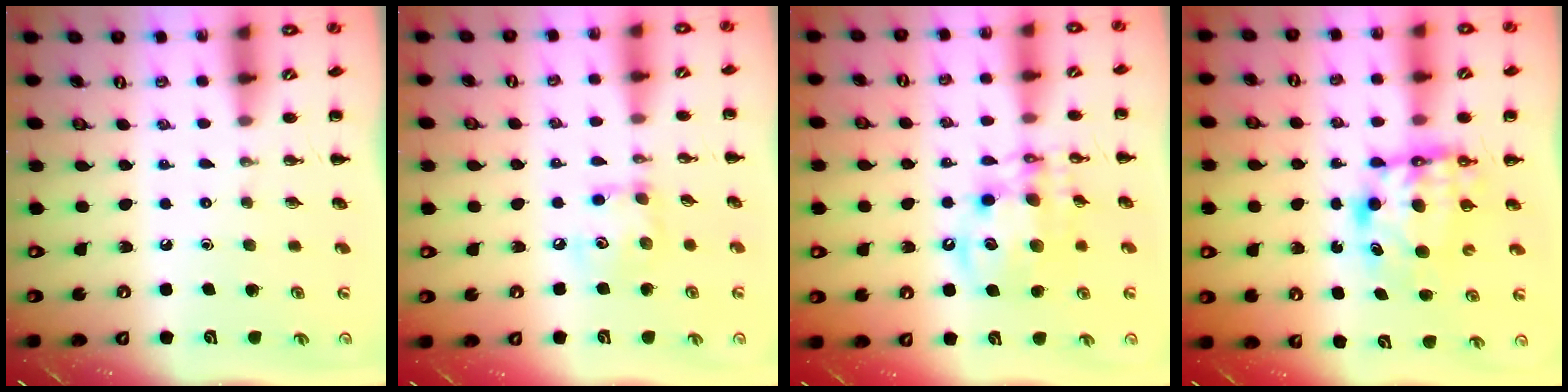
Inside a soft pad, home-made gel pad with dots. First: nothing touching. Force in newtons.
{"total": 7.4, "press": 7.4, "slide": 0.3}
{"total": 12.4, "press": 12.0, "slide": 3.0}
{"total": 7.6, "press": 7.4, "slide": 1.4}